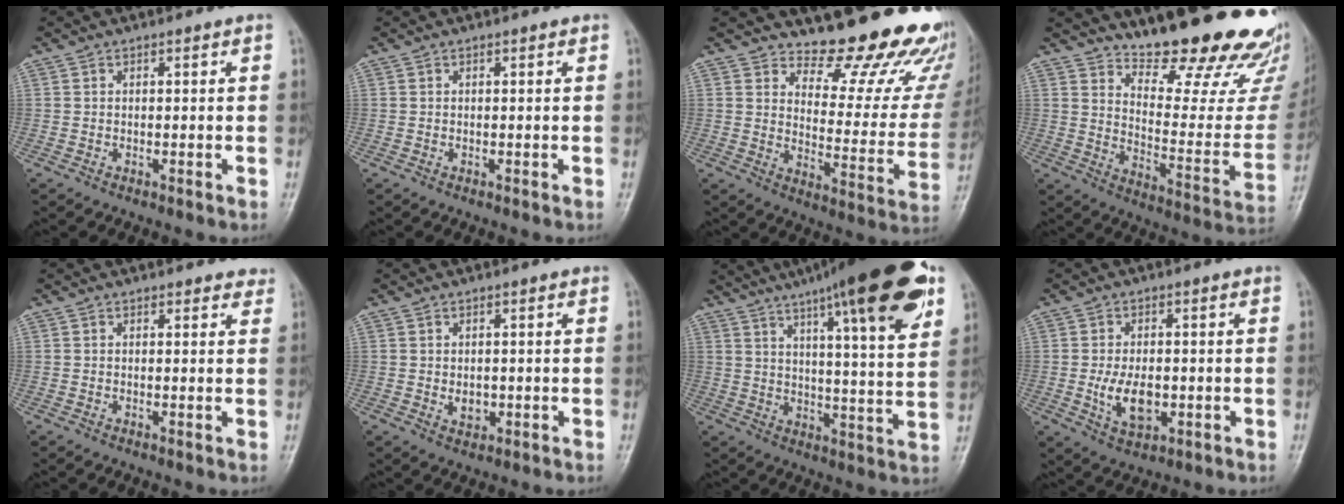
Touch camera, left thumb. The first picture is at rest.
{"total": 0.0}
{"total": 19.1, "force": [16.4, 6.2, 7.5], "torque": [-0.038, -0.155, 0.194]}
{"total": 25.5, "force": [21.0, 6.5, 13.0], "torque": [-0.144, -0.156, 0.280]}
{"total": 2.3, "force": [2.0, 1.1, 0.3], "torque": [0.018, -0.009, 0.010]}
{"total": 2.5, "force": [-0.1, 1.9, 1.7], "torque": [-0.016, -0.002, 0.003]}
{"total": 24.3, "force": [14.1, 4.6, 19.2], "torque": [-0.271, -0.026, 0.197]}
{"total": 7.1, "force": [-1.0, 4.2, 5.6], "torque": [-0.093, -0.007, -0.012]}